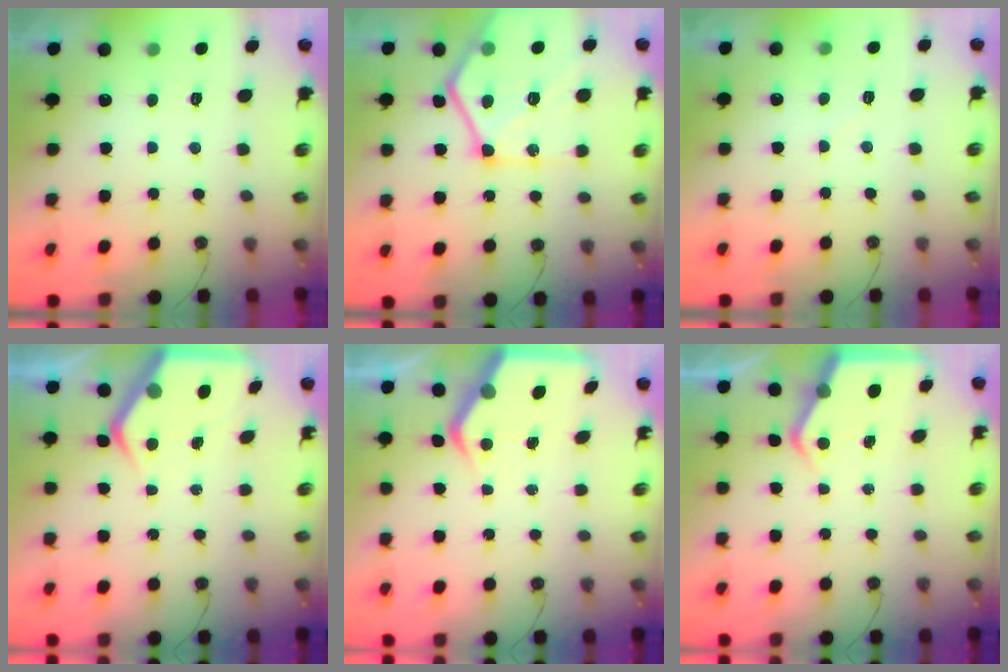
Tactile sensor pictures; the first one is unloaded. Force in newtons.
{"total": 21.5, "press": 21.4, "slide": 2.4}
{"total": 2.9, "press": 2.9, "slide": 0.4}
{"total": 6.6, "press": 6.6, "slide": 0.5}
{"total": 6.3, "press": 6.3, "slide": 0.6}
{"total": 4.7, "press": 4.7, "slide": 0.5}